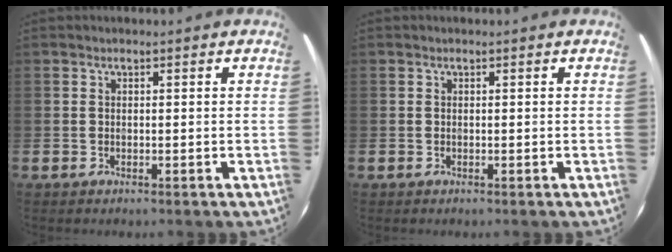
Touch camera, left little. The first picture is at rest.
{"total": 0.0}